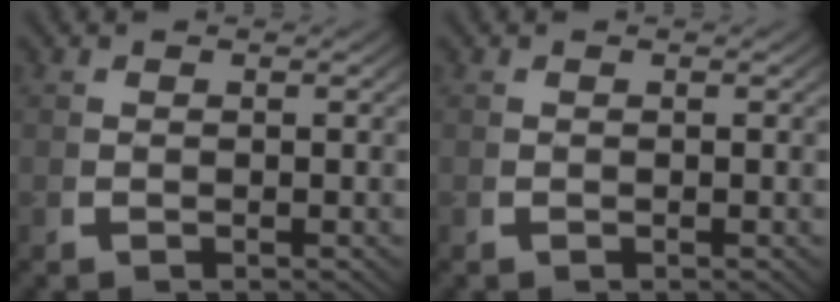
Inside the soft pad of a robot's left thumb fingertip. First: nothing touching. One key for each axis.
{"total": 0.0}